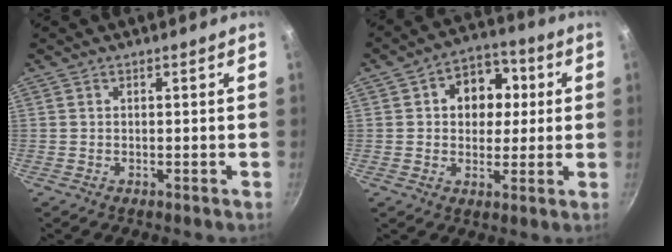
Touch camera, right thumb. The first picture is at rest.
{"total": 11.1, "force": [2.1, 8.6, 6.6], "torque": [-0.051, 0.011, 0.020]}